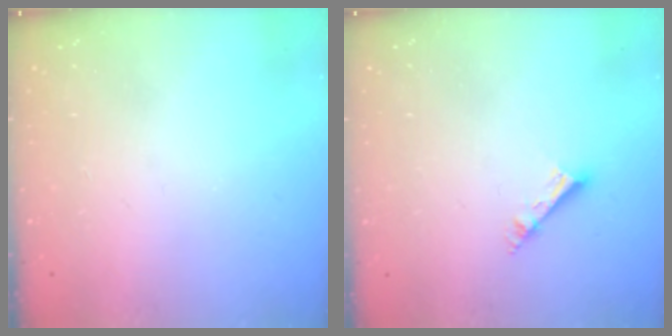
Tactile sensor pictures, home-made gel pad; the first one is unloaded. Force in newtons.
{"total": 4.2, "press": 4.2, "slide": 0.2}